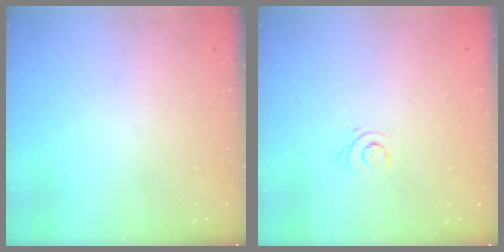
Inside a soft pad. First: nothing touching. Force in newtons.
{"total": 3.3, "press": 3.3, "slide": 0.4}